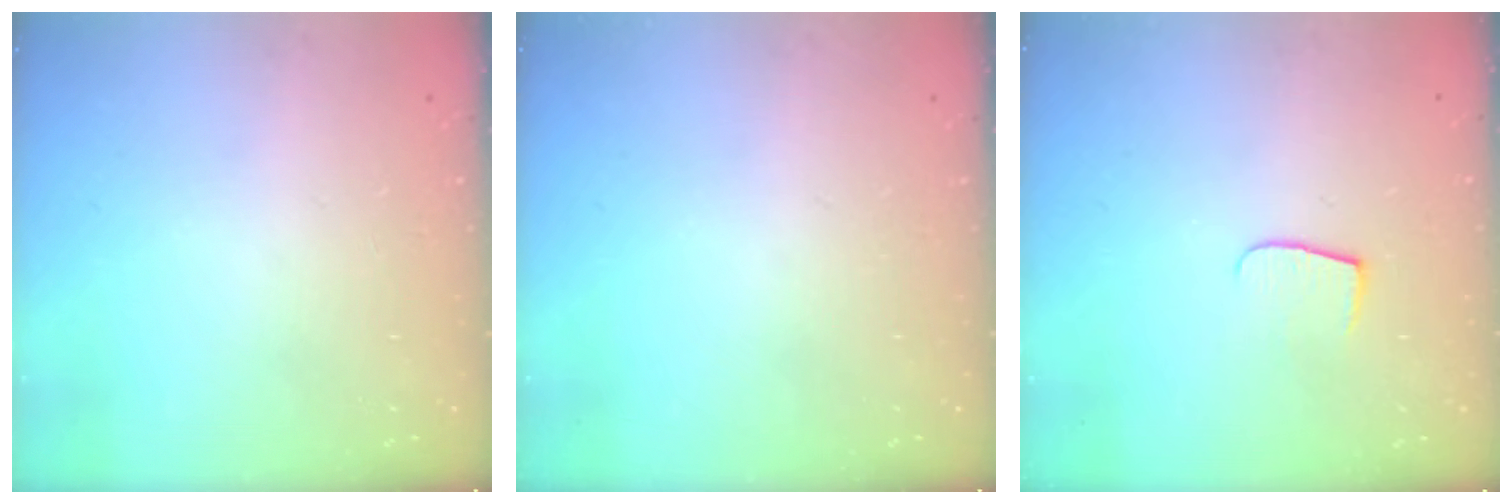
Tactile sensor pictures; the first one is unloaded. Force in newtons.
{"total": 0.0}
{"total": 4.9, "press": 4.9, "slide": 0.5}